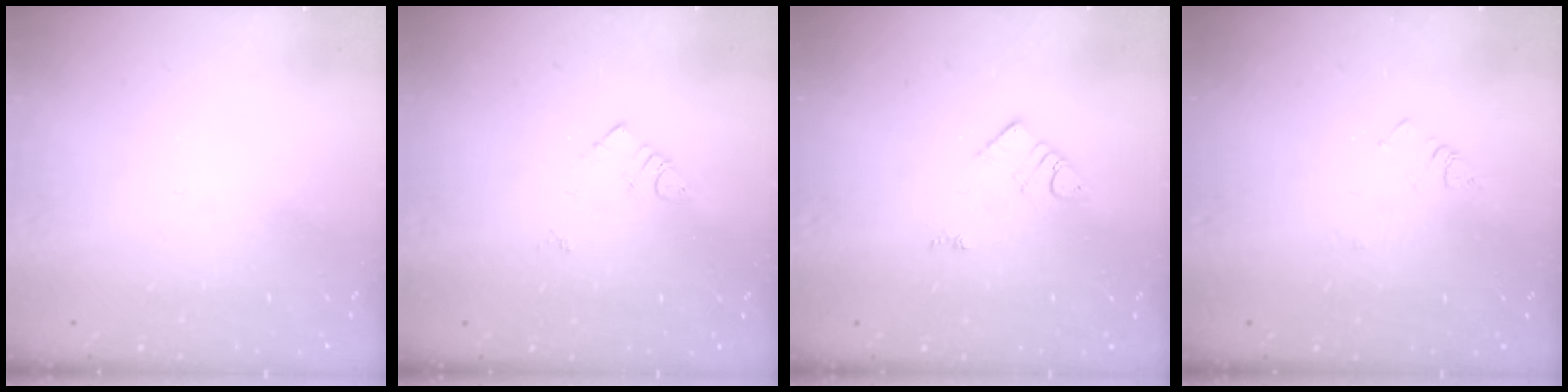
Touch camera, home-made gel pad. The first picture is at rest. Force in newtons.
{"total": 4.1, "press": 4.0, "slide": 0.7}
{"total": 3.9, "press": 3.8, "slide": 0.4}
{"total": 3.1, "press": 3.1, "slide": 0.5}